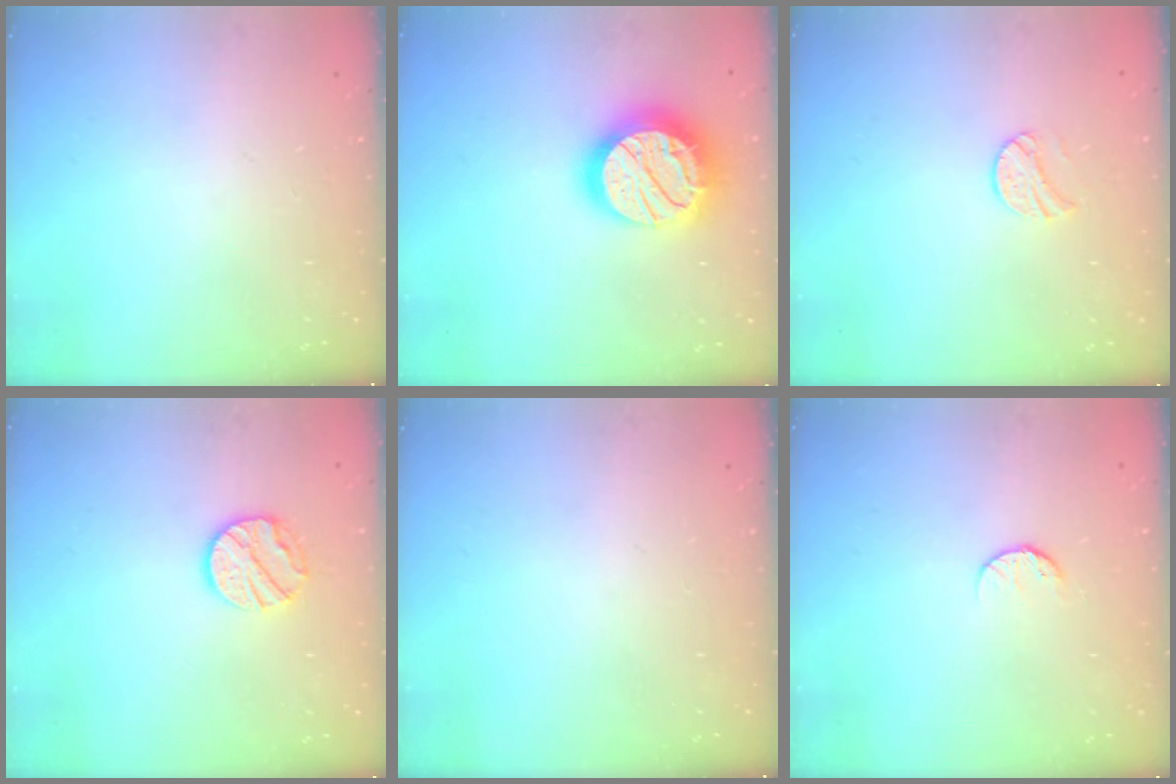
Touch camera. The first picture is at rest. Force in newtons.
{"total": 23.0, "press": 23.0, "slide": 1.5}
{"total": 9.2, "press": 9.2, "slide": 0.6}
{"total": 10.6, "press": 10.6, "slide": 0.9}
{"total": 0.0}
{"total": 6.5, "press": 6.4, "slide": 0.7}